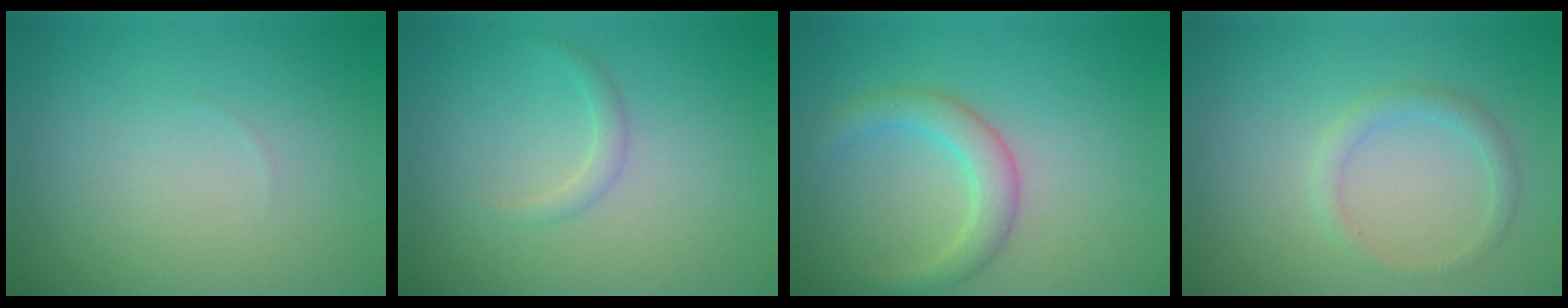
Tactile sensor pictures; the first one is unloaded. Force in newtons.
{"total": 1.0, "press": 1.0, "slide": 0.1}
{"total": 2.8, "press": 2.8, "slide": 0.2}
{"total": 1.5, "press": 1.5, "slide": 0.1}